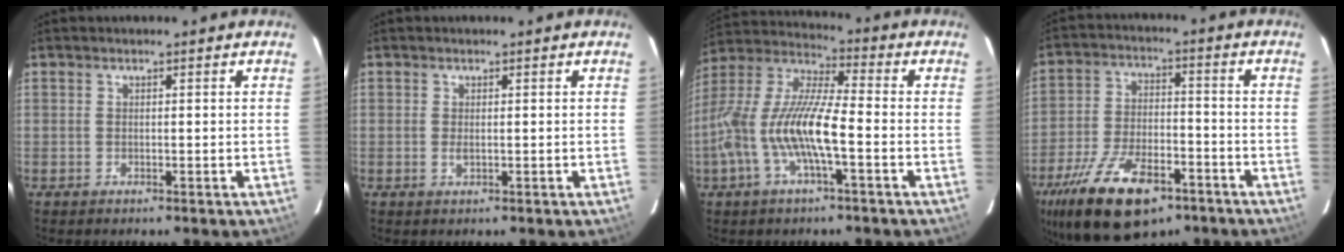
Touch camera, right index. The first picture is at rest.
{"total": 1.2, "force": [-0.2, 0.4, 1.1], "torque": [-0.023, -0.001, -0.003]}
{"total": 15.7, "force": [-4.4, 3.4, 14.7], "torque": [-0.293, -0.005, -0.089]}
{"total": 20.1, "force": [-12.6, 9.1, 12.8], "torque": [-0.268, -0.028, -0.208]}